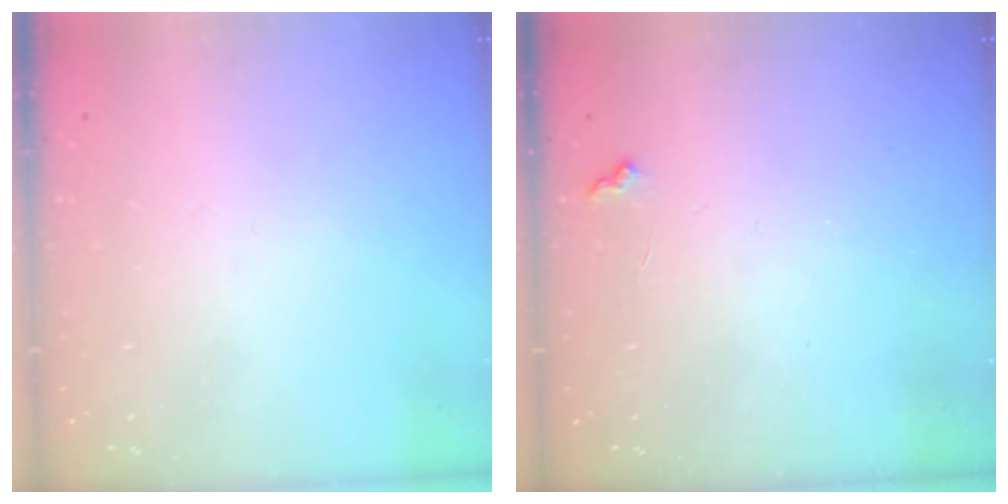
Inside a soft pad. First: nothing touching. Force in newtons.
{"total": 6.1, "press": 6.1, "slide": 0.7}